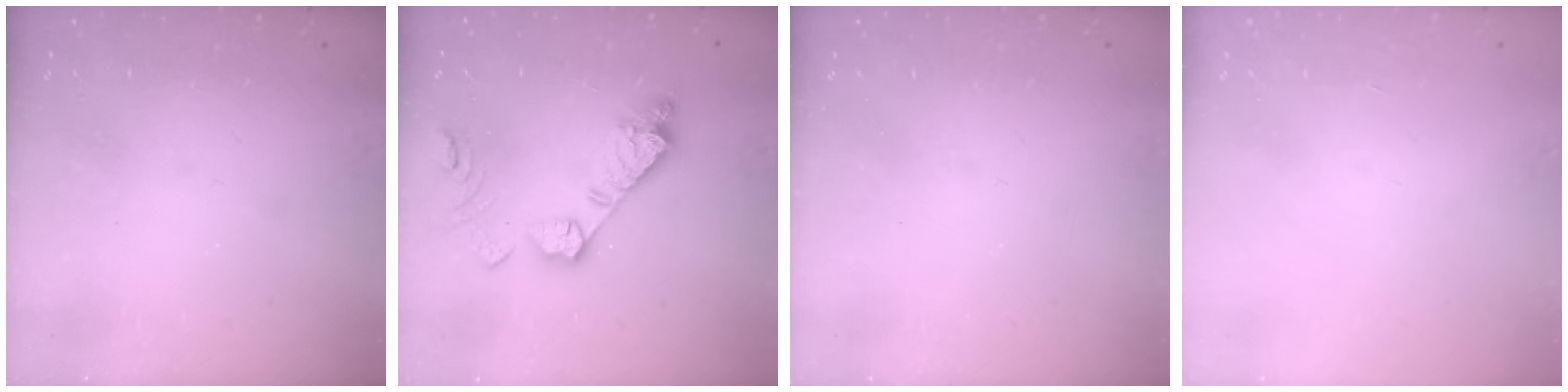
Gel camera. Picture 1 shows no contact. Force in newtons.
{"total": 16.9, "press": 16.9, "slide": 1.2}
{"total": 0.0}
{"total": 0.0}